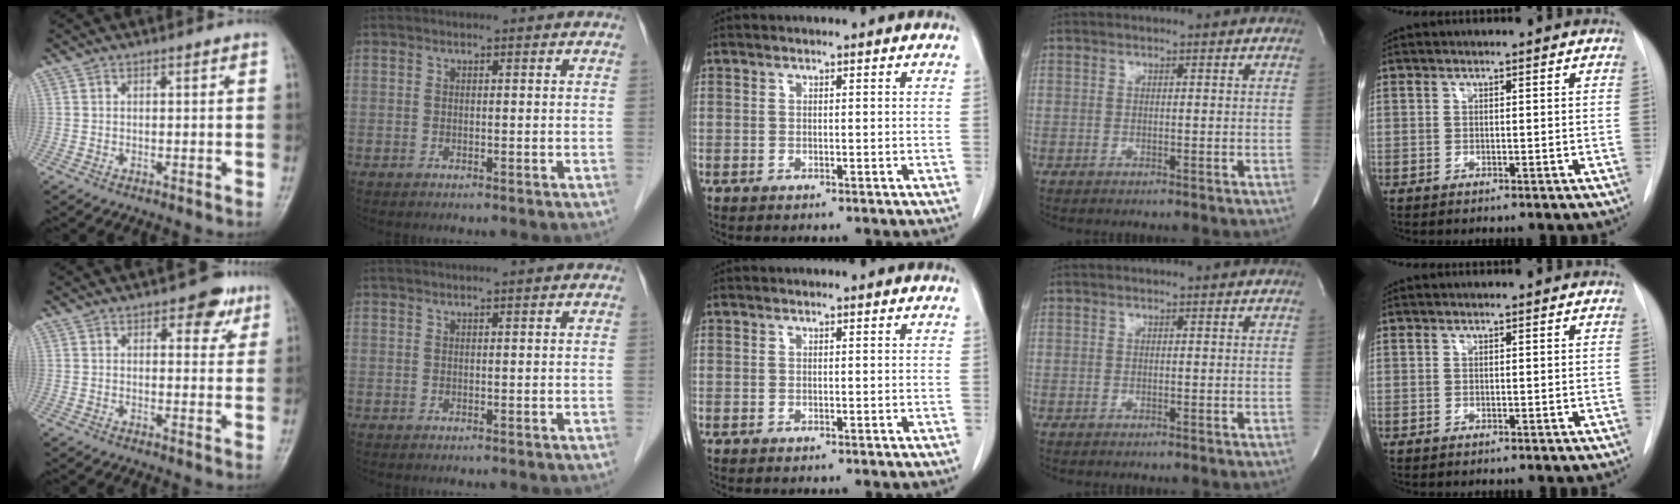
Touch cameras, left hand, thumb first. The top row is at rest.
{"thumb": {"total": 5.7, "force": [3.0, 3.3, 3.6], "torque": [-0.011, -0.008, 0.031]}, "index": {"total": 0.6, "force": [0.4, -0.2, 0.3], "torque": [-0.015, 0.001, 0.015]}}